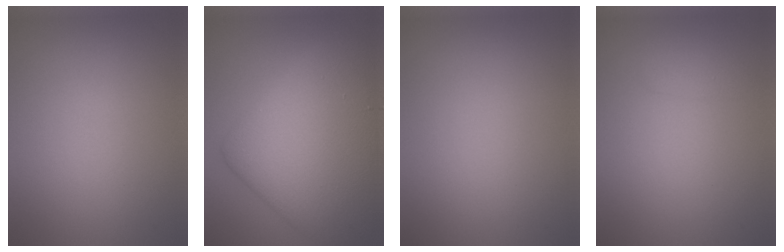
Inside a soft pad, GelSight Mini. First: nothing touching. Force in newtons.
{"total": 11.2, "press": 11.2, "slide": 0.2}
{"total": 0.0}
{"total": 0.9, "press": 0.9, "slide": 0.1}